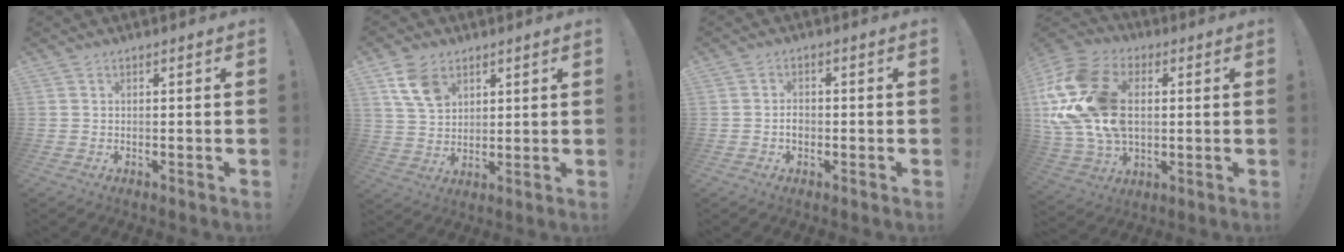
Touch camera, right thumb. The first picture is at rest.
{"total": 10.2, "force": [5.5, 7.0, 5.0], "torque": [-0.075, -0.021, 0.107]}
{"total": 2.8, "force": [-1.1, 2.0, 1.6], "torque": [-0.024, 0.008, -0.020]}
{"total": 25.0, "force": [3.6, 17.7, 17.4], "torque": [-0.323, -0.001, 0.073]}